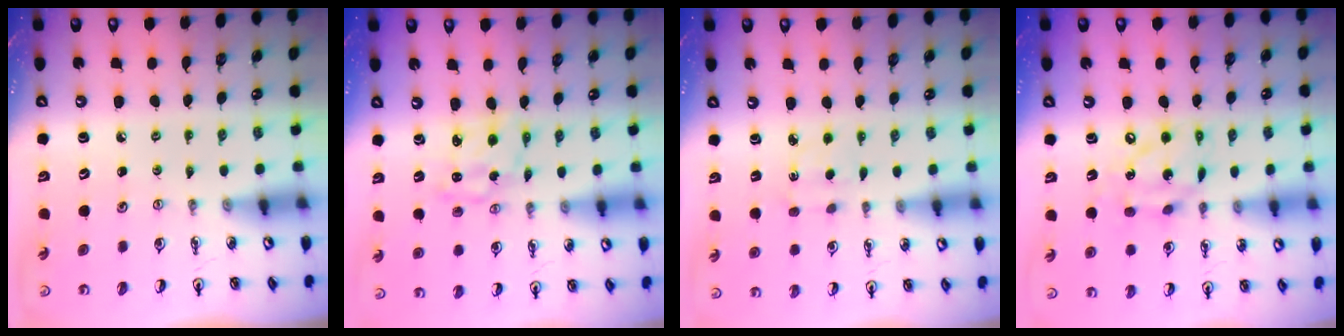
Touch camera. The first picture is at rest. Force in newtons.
{"total": 2.3, "press": 2.3, "slide": 0.2}
{"total": 1.9, "press": 1.9, "slide": 0.4}
{"total": 13.0, "press": 13.0, "slide": 1.2}